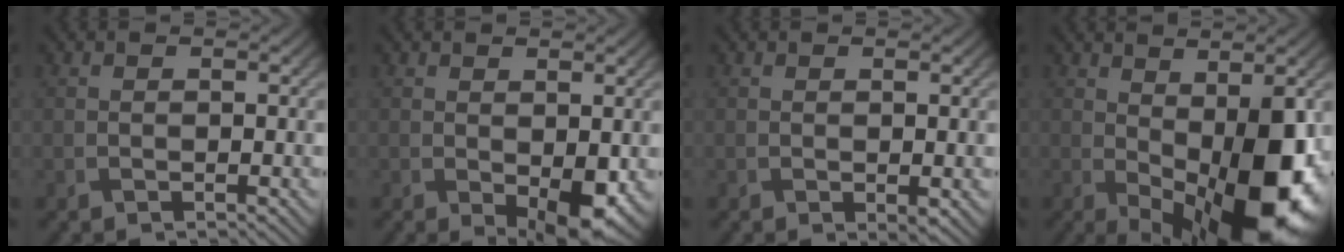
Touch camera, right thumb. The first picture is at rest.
{"total": 5.2, "force": [-1.1, 2.5, 4.5], "torque": [-0.069, -0.022, -0.002]}
{"total": 1.2, "force": [-0.2, 0.3, 1.2], "torque": [-0.017, -0.008, -0.001]}
{"total": 14.5, "force": [-2.1, 6.3, 12.9], "torque": [-0.174, -0.011, -0.015]}